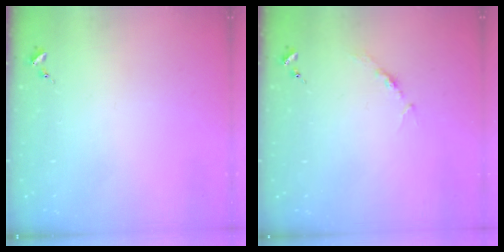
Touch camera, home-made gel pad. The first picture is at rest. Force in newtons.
{"total": 3.7, "press": 3.7, "slide": 0.5}